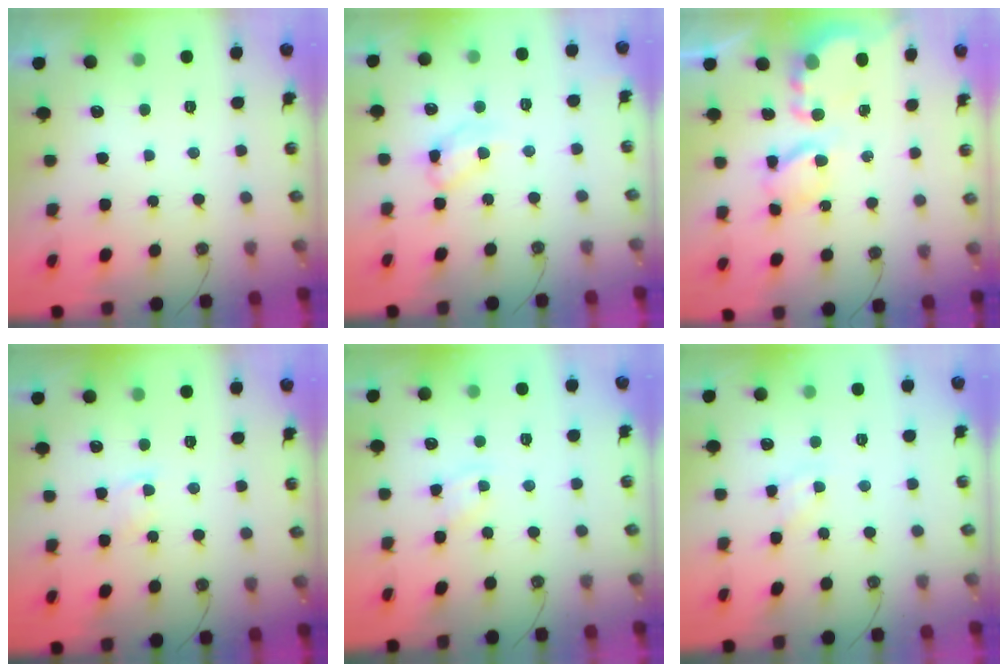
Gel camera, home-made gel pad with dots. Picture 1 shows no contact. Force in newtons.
{"total": 11.6, "press": 11.5, "slide": 1.0}
{"total": 6.8, "press": 6.8, "slide": 0.5}
{"total": 3.9, "press": 3.8, "slide": 0.5}
{"total": 2.9, "press": 2.9, "slide": 0.5}
{"total": 1.6, "press": 1.6, "slide": 0.2}